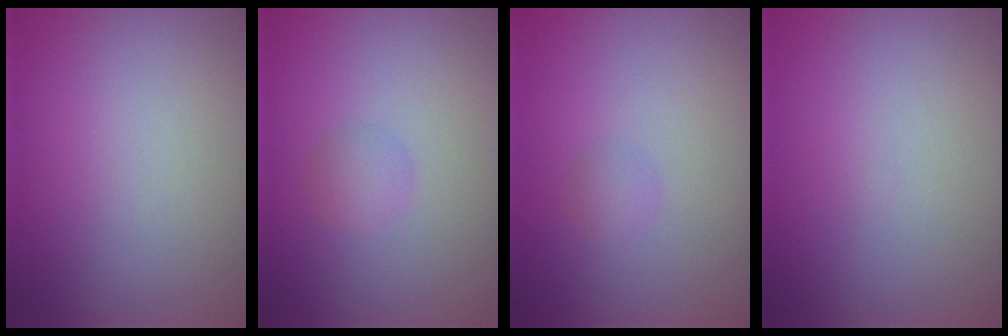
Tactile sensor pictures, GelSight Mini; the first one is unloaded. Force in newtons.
{"total": 1.3, "press": 1.3, "slide": 0.1}
{"total": 1.0, "press": 1.0, "slide": 0.1}
{"total": 0.0}